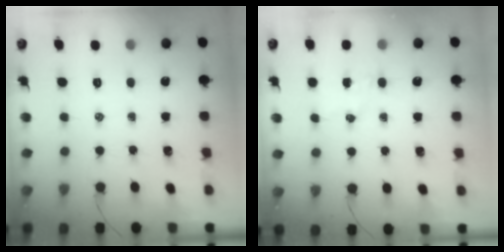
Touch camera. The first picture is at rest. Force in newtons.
{"total": 4.5, "press": 4.4, "slide": 0.8}